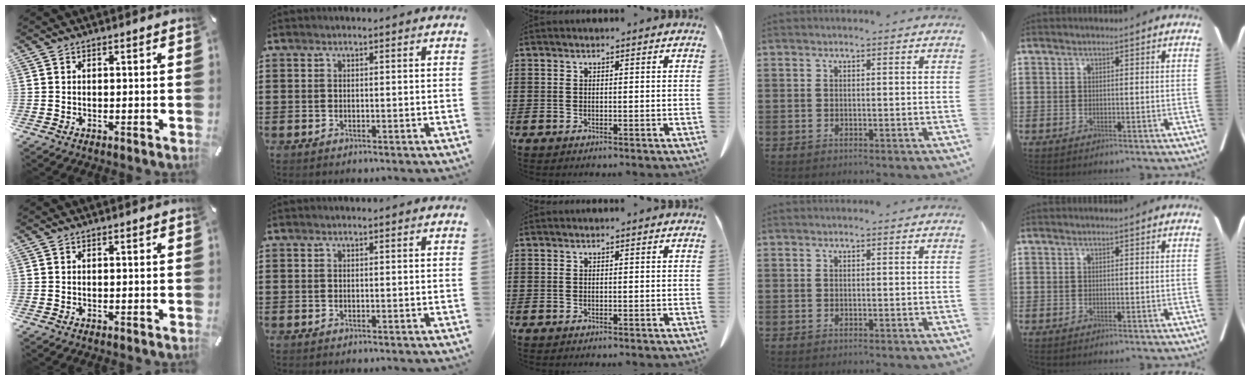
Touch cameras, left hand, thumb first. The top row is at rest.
{}